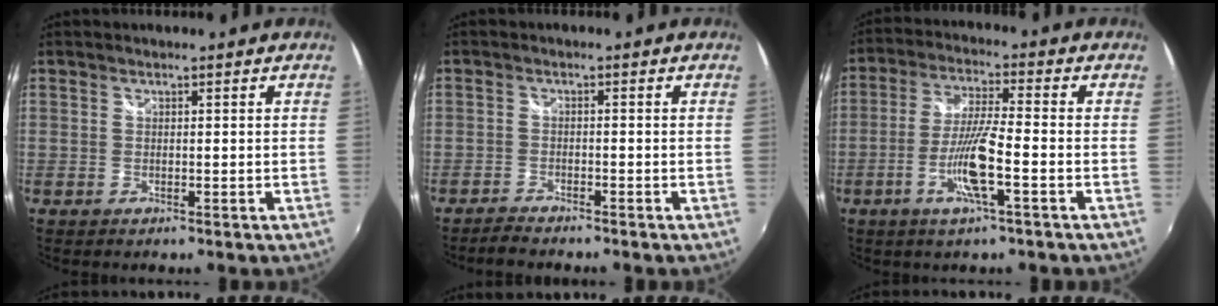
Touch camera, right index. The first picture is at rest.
{"total": 2.7, "force": [-2.7, 0.2, 0.6], "torque": [-0.028, -0.009, -0.052]}
{"total": 9.4, "force": [-3.4, 0.6, 8.8], "torque": [-0.176, -0.005, -0.066]}